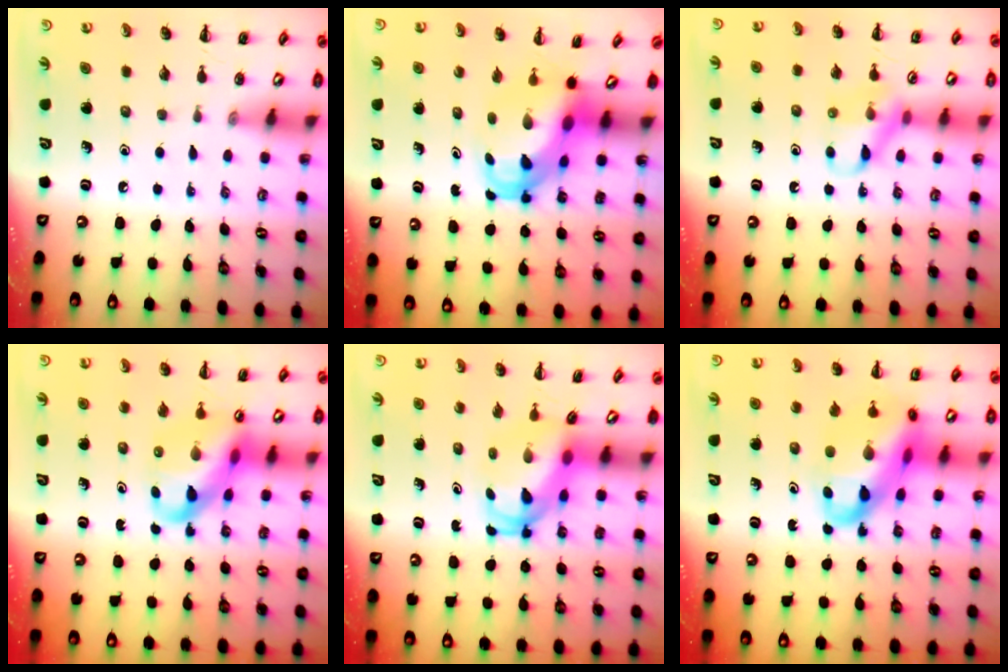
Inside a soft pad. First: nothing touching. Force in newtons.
{"total": 6.8, "press": 6.7, "slide": 1.1}
{"total": 11.2, "press": 11.1, "slide": 1.0}
{"total": 12.0, "press": 11.5, "slide": 3.3}
{"total": 5.0, "press": 4.9, "slide": 0.8}
{"total": 17.9, "press": 17.3, "slide": 4.3}